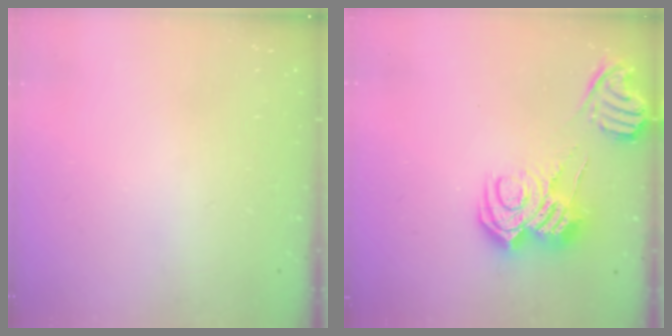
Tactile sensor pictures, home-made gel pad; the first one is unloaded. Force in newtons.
{"total": 15.1, "press": 15.0, "slide": 1.6}